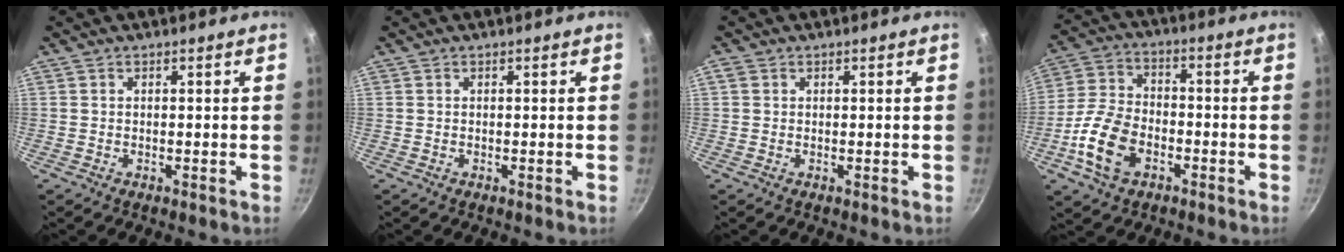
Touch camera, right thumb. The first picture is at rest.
{"total": 0.0}
{"total": 1.0, "force": [0.3, 0.8, 0.4], "torque": [-0.009, 0.000, 0.003]}
{"total": 12.3, "force": [-4.7, 7.9, 8.2], "torque": [-0.152, 0.030, -0.098]}